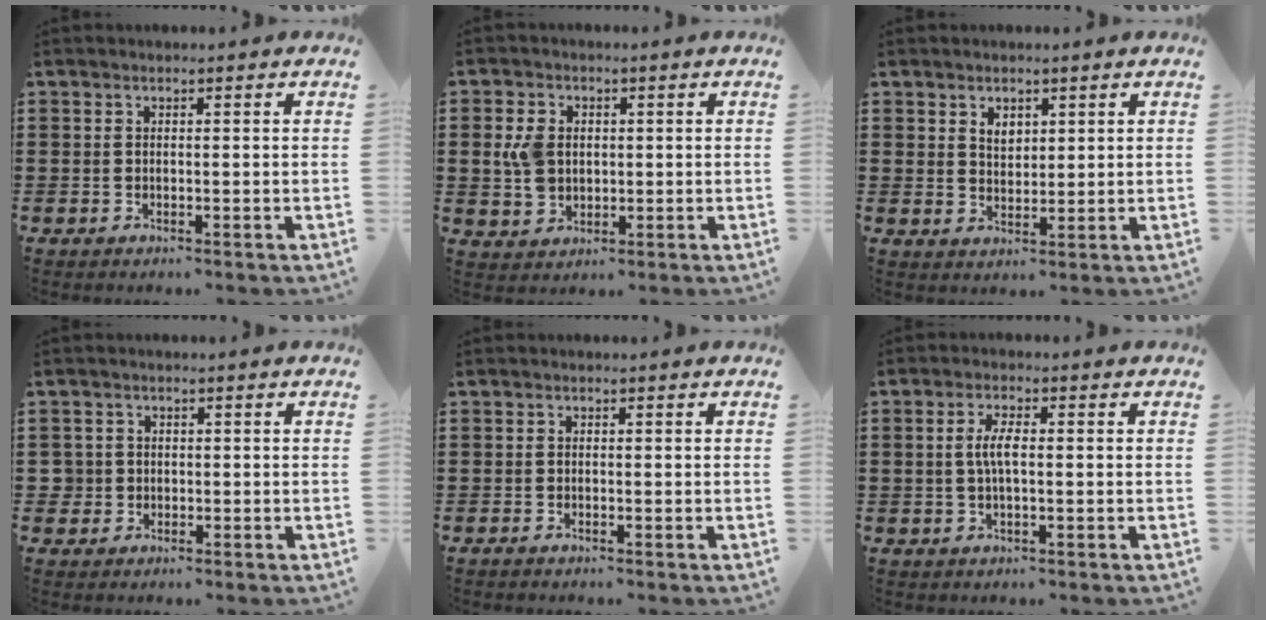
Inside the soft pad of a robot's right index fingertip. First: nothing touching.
{"total": 5.1, "force": [0.5, 3.9, 3.2], "torque": [-0.095, 0.007, 0.000]}
{"total": 2.3, "force": [1.6, 1.5, 0.8], "torque": [-0.021, 0.005, 0.029]}
{"total": 1.9, "force": [-0.3, 1.9, 0.3], "torque": [-0.013, 0.005, -0.009]}
{"total": 0.5, "force": [-0.5, 0.0, 0.1], "torque": [-0.004, -0.003, -0.009]}
{"total": 3.3, "force": [-0.1, 0.9, 3.1], "torque": [-0.065, -0.001, -0.006]}